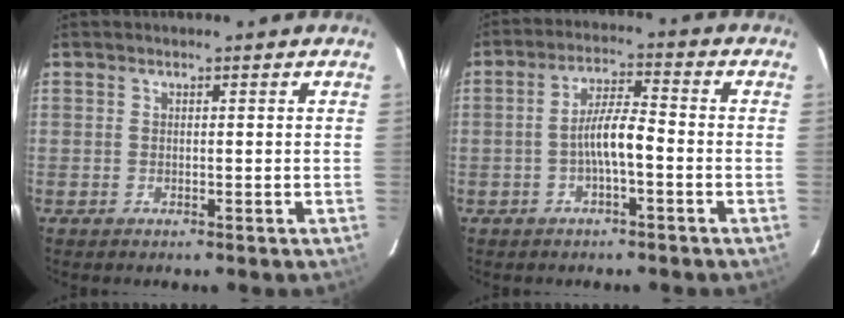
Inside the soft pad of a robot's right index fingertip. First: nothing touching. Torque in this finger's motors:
{"motor_torque": [0.67, -0.50, 0.55, 0.12]}